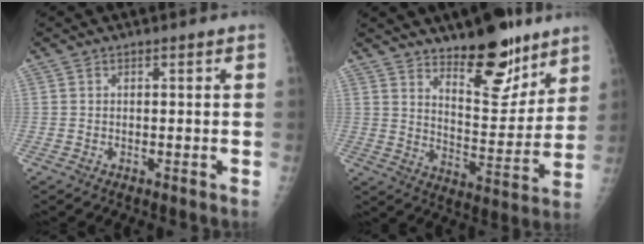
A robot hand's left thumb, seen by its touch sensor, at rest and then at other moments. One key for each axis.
{"total": 15.4, "fx": 11.1, "fy": 5.7, "fz": 9.1, "tx": -0.087, "ty": -0.090, "tz": 0.179}